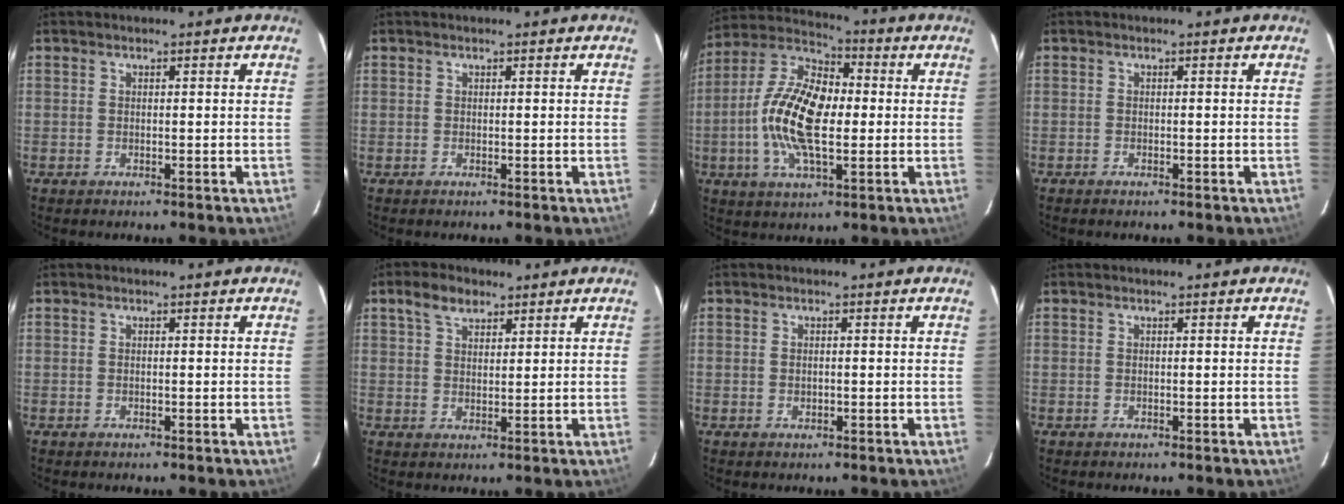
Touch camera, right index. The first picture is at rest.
{"total": 0.5, "force": [0.0, 0.5, -0.2], "torque": [0.004, 0.001, -0.001]}
{"total": 16.1, "force": [-1.1, 7.3, 14.4], "torque": [-0.285, 0.012, -0.031]}
{"total": 0.5, "force": [-0.5, 0.2, 0.1], "torque": [-0.005, -0.002, -0.010]}
{"total": 0.0}
{"total": 4.9, "force": [3.0, 2.8, 2.7], "torque": [-0.047, 0.014, 0.055]}
{"total": 0.9, "force": [0.0, 0.6, 0.7], "torque": [-0.011, 0.002, 0.000]}
{"total": 0.0}